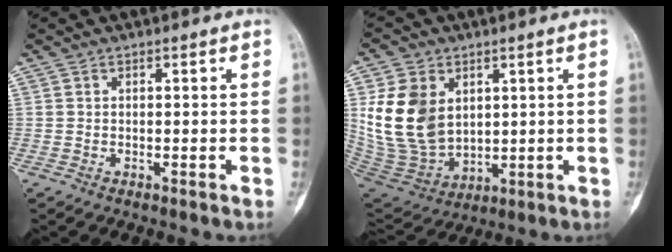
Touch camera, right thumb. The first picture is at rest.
{"total": 15.7, "force": [3.8, 11.4, 10.2], "torque": [-0.175, -0.022, 0.095]}